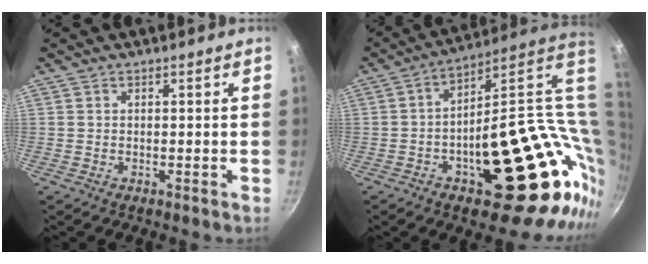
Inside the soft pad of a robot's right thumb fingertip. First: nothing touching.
{"total": 32.2, "force": [0.6, 15.1, 28.5], "torque": [-0.353, -0.003, 0.032]}